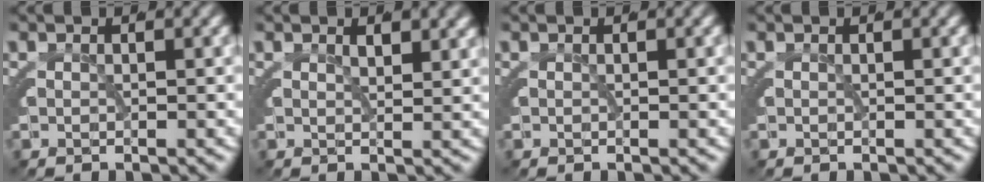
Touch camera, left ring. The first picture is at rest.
{"total": 1.3, "force": [0.6, -1.1, 0.2], "torque": [0.003, 0.000, 0.012]}
{"total": 0.0}
{"total": 0.0}